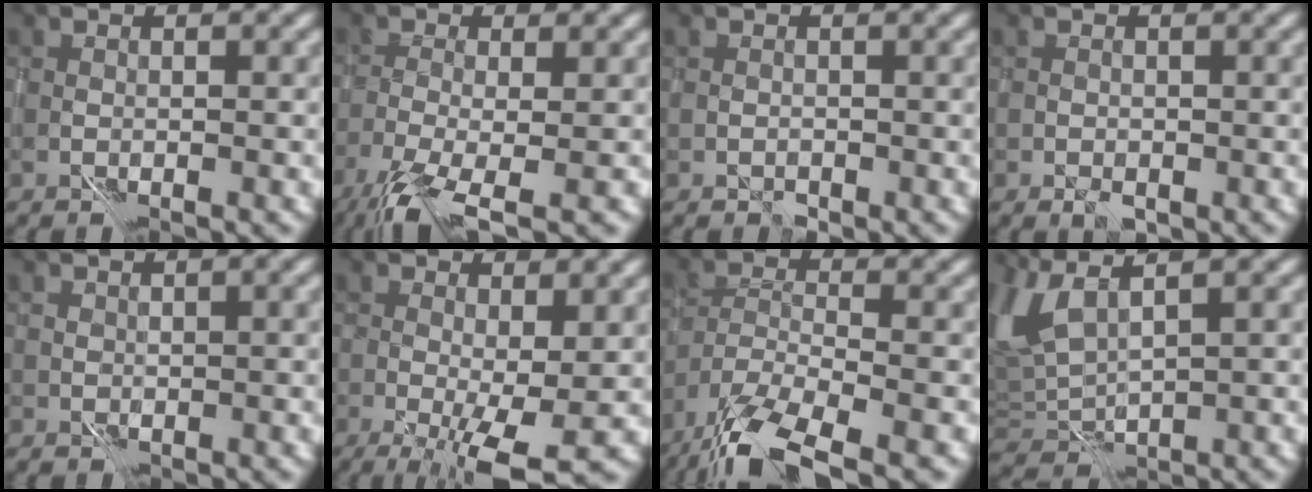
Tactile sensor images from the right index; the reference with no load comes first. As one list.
[{"total": 5.4, "force": [-2.6, 1.4, 4.5], "torque": [-0.077, -0.012, -0.058]}, {"total": 0.8, "force": [0.8, 0.1, -0.3], "torque": [0.008, 0.008, 0.015]}, {"total": 0.8, "force": [0.3, 0.6, 0.4], "torque": [-0.005, 0.004, 0.007]}, {"total": 1.5, "force": [0.4, 0.9, 1.1], "torque": [-0.009, 0.009, 0.011]}, {"total": 4.8, "force": [-0.4, 0.7, 4.7], "torque": [-0.078, -0.006, -0.002]}, {"total": 9.6, "force": [-7.1, 2.5, 6.0], "torque": [-0.111, -0.017, -0.123]}, {"total": 5.9, "force": [2.8, 2.1, 4.7], "torque": [-0.117, 0.006, 0.057]}]